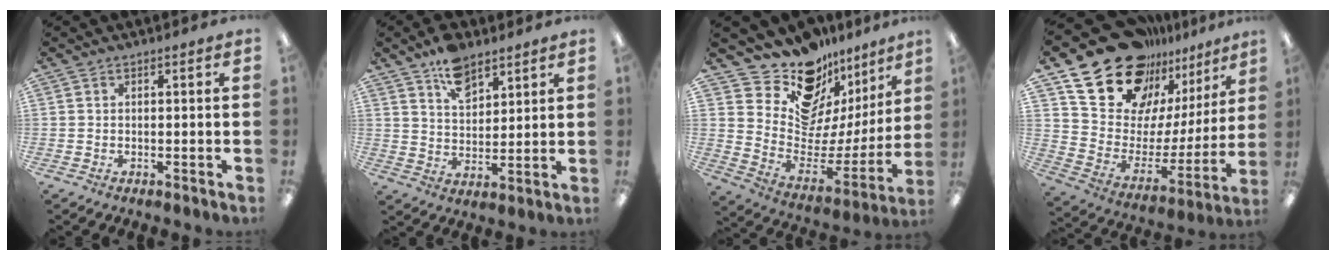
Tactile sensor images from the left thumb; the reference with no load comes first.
{"total": 9.2, "force": [6.6, 5.1, 4.0], "torque": [-0.060, -0.032, 0.118]}
{"total": 14.5, "force": [13.1, 5.8, 1.7], "torque": [-0.049, -0.140, 0.235]}
{"total": 22.1, "force": [17.2, 12.0, 6.7], "torque": [-0.125, -0.122, 0.323]}